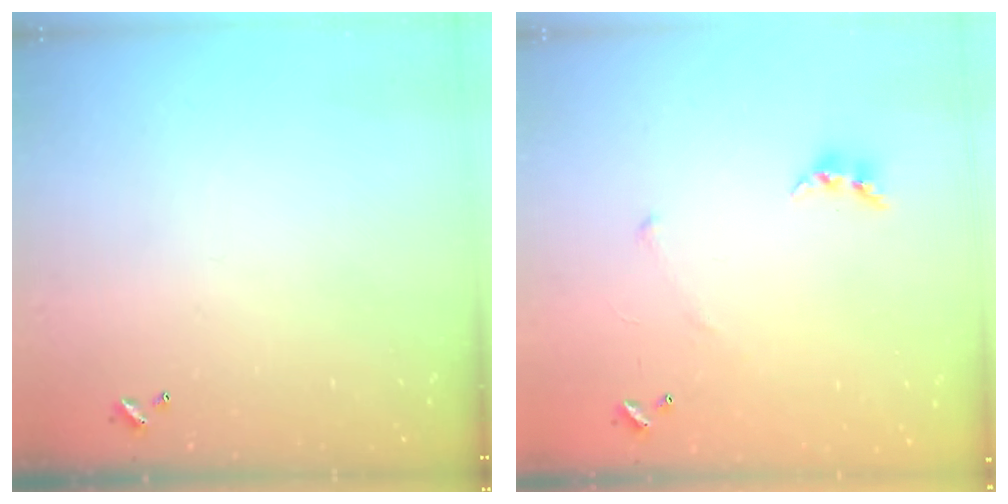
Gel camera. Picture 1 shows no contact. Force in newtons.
{"total": 4.7, "press": 4.7, "slide": 0.6}